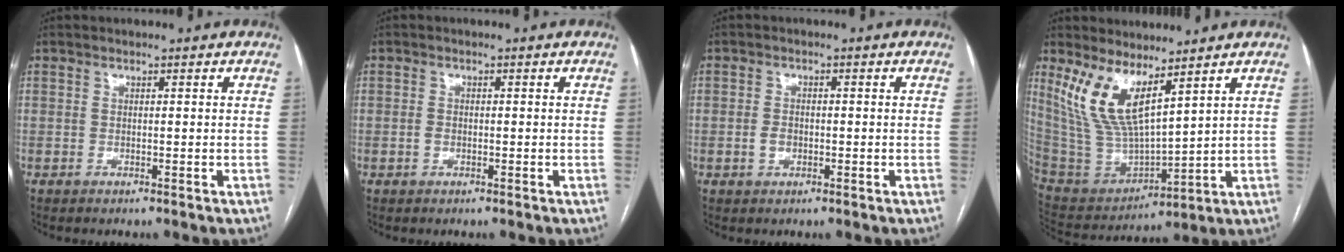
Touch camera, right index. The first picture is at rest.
{"total": 1.2, "force": [-0.4, 0.8, 0.8], "torque": [-0.017, 0.002, -0.006]}
{"total": 2.2, "force": [-0.6, 1.5, 1.5], "torque": [-0.029, 0.003, -0.010]}
{"total": 12.1, "force": [7.1, 3.1, 9.3], "torque": [-0.211, -0.007, 0.160]}